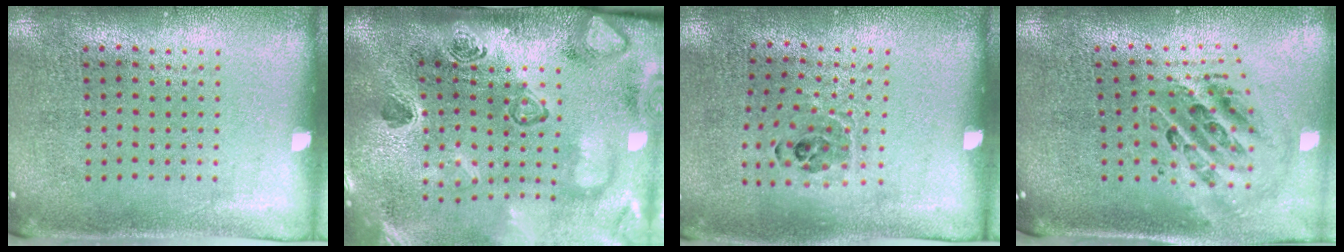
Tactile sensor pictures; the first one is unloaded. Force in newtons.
{"total": 4.5, "press": 3.2, "slide": 3.2}
{"total": 0.9, "press": 0.8, "slide": 0.3}
{"total": 1.4, "press": 1.3, "slide": 0.7}